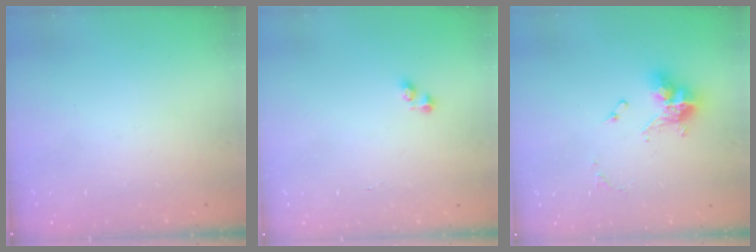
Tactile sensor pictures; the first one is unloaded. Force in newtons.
{"total": 2.2, "press": 2.2, "slide": 0.3}
{"total": 11.4, "press": 11.4, "slide": 0.9}